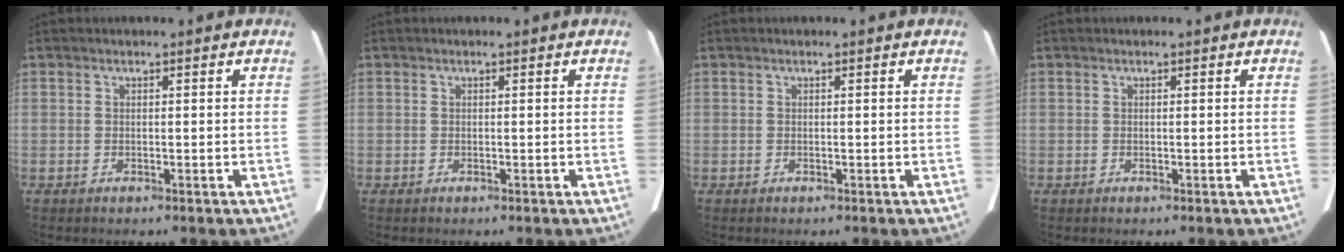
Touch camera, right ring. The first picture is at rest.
{"total": 0.0}
{"total": 0.0}
{"total": 0.0}